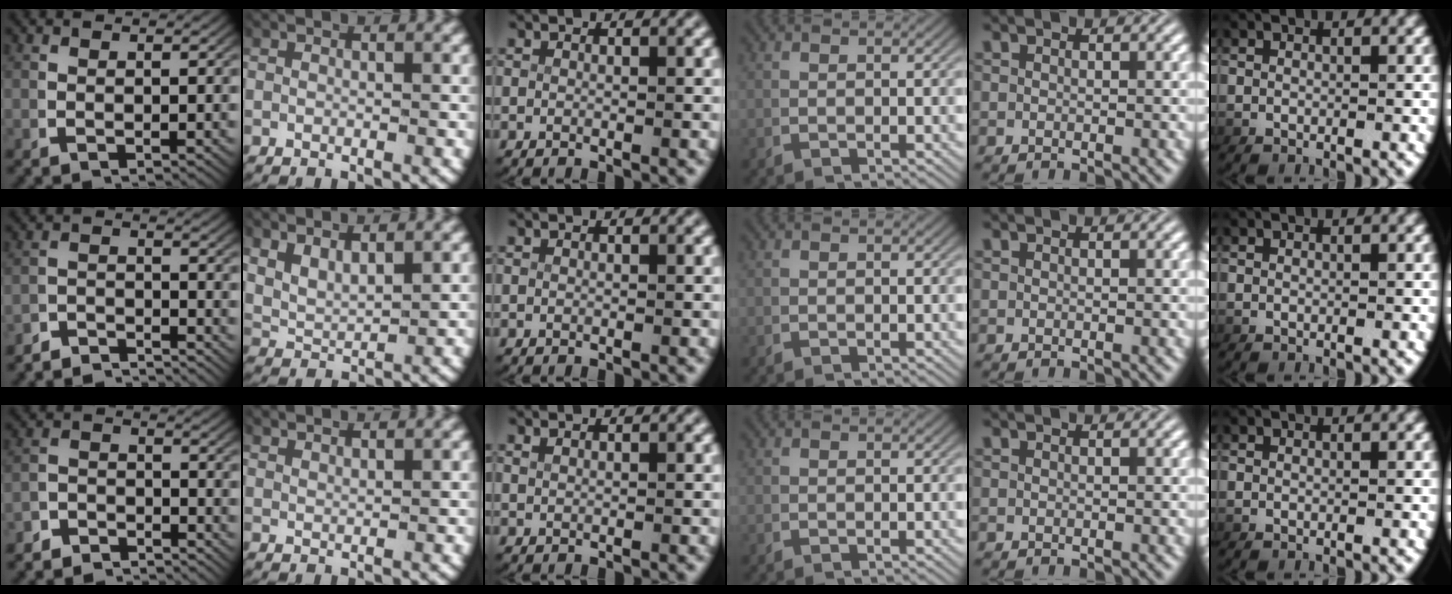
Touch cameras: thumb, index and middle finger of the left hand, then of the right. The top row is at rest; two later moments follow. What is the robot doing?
{"motion": "lift_and_place", "object": "coat"}